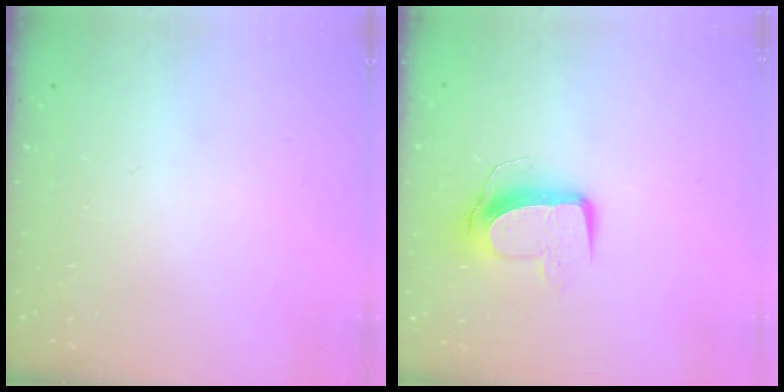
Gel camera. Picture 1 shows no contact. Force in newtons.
{"total": 9.8, "press": 9.7, "slide": 0.7}